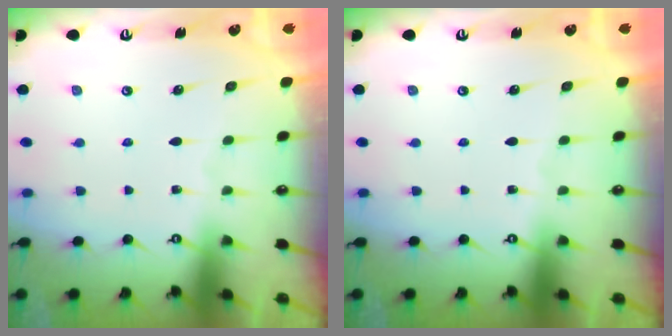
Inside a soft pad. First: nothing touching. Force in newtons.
{"total": 0.0}